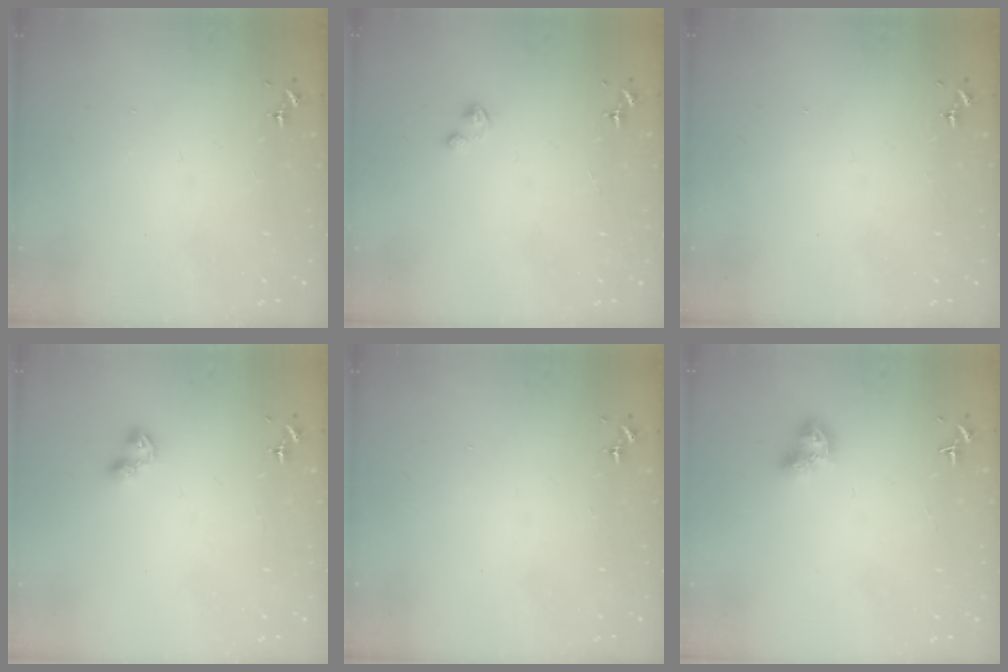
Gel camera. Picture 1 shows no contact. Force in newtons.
{"total": 2.1, "press": 2.0, "slide": 0.5}
{"total": 0.0}
{"total": 4.5, "press": 4.4, "slide": 0.7}
{"total": 0.0}
{"total": 8.3, "press": 8.3, "slide": 1.0}